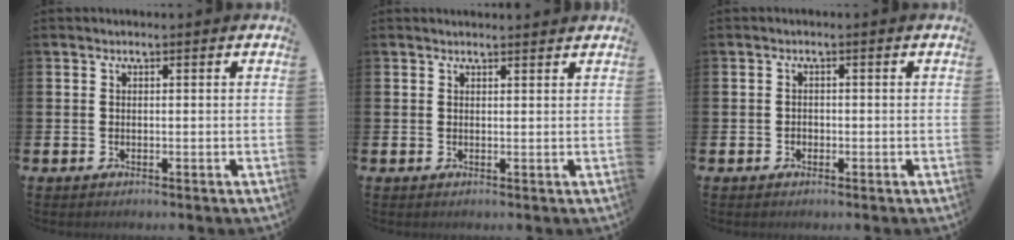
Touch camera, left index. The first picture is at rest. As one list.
[{"total": 1.1, "force": [1.1, 0.1, 0.1], "torque": [0.009, -0.004, 0.018]}, {"total": 0.9, "force": [-0.4, 0.8, 0.2], "torque": [-0.009, 0.006, -0.009]}]